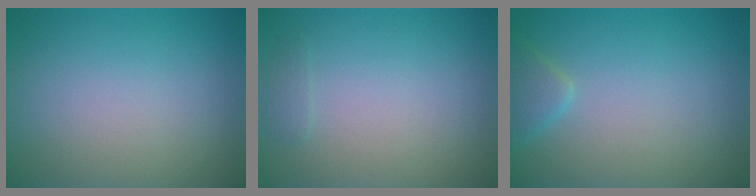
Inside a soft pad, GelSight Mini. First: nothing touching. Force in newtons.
{"total": 0.7, "press": 0.7, "slide": 0.1}
{"total": 1.8, "press": 1.8, "slide": 0.1}